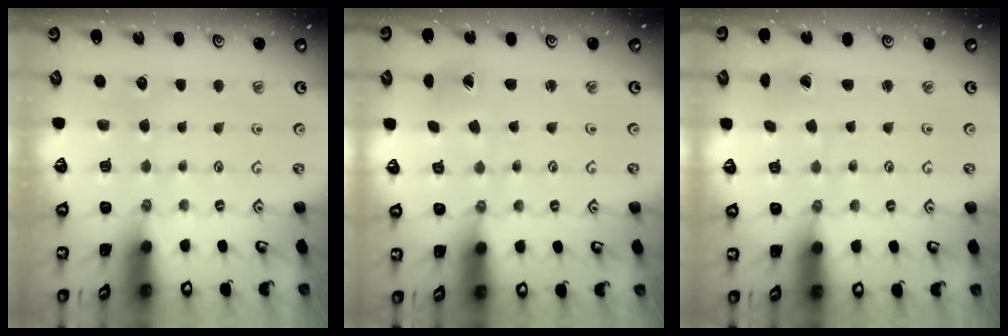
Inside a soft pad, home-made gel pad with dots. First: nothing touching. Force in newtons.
{"total": 0.5, "press": 0.5, "slide": 0.1}
{"total": 0.9, "press": 0.7, "slide": 0.5}